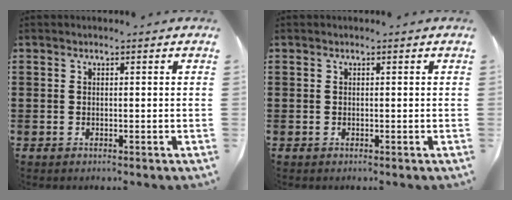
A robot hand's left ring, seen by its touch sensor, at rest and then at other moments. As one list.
[{"total": 0.0}]